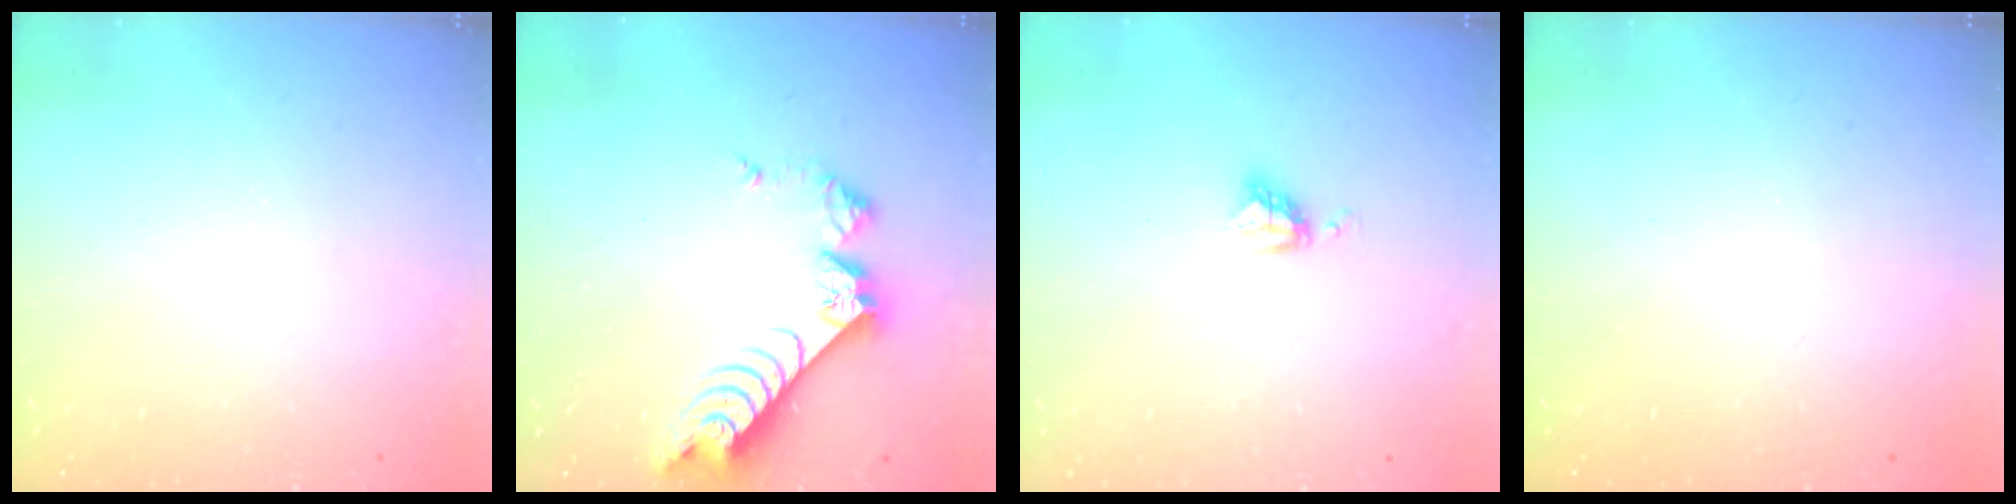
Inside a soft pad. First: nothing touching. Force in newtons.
{"total": 9.5, "press": 9.4, "slide": 1.0}
{"total": 3.8, "press": 3.7, "slide": 0.4}
{"total": 0.0}